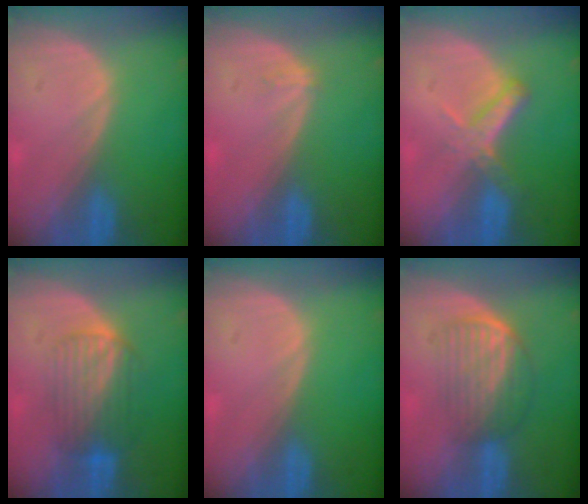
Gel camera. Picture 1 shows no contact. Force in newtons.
{"total": 0.9, "press": 0.6, "slide": 0.6}
{"total": 5.5, "press": 4.7, "slide": 2.7}
{"total": 6.6, "press": 6.3, "slide": 1.8}
{"total": 0.0}
{"total": 7.1, "press": 6.0, "slide": 3.8}